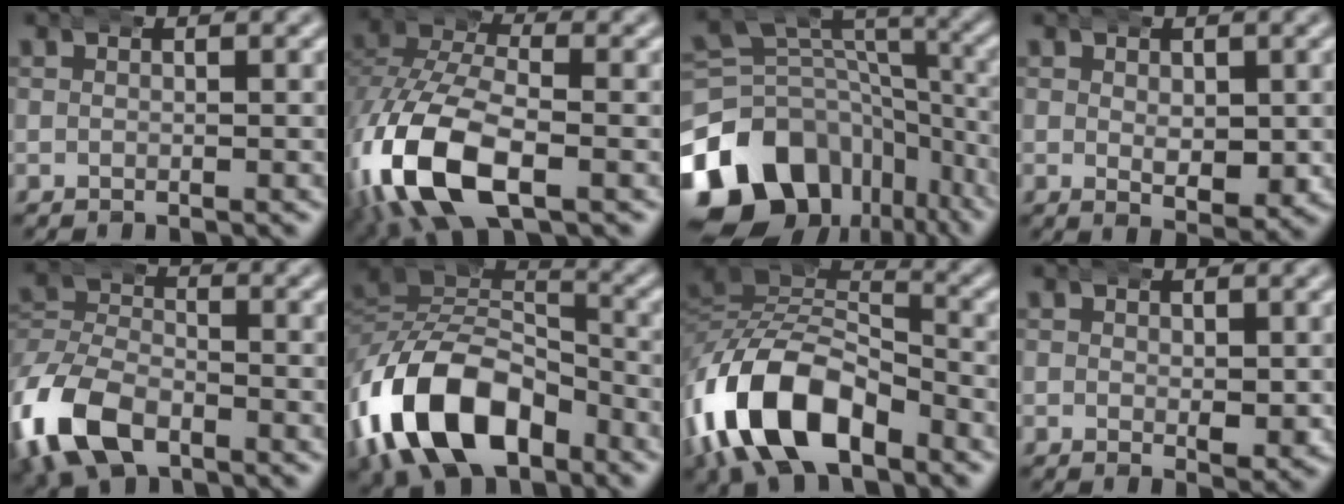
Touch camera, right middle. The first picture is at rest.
{"total": 10.7, "force": [-2.2, 6.9, 7.9], "torque": [-0.192, -0.044, -0.018]}
{"total": 17.0, "force": [-6.8, 13.1, 8.5], "torque": [-0.147, -0.056, -0.098]}
{"total": 3.2, "force": [-0.1, 1.9, 2.6], "torque": [-0.039, -0.021, 0.007]}
{"total": 8.4, "force": [-3.9, 6.2, 4.2], "torque": [-0.110, -0.030, -0.056]}
{"total": 13.0, "force": [-4.9, 8.9, 8.1], "torque": [-0.183, -0.045, -0.065]}
{"total": 11.5, "force": [-4.6, 7.6, 7.3], "torque": [-0.170, -0.037, -0.064]}
{"total": 2.1, "force": [0.0, 1.3, 1.6], "torque": [-0.029, -0.012, 0.006]}